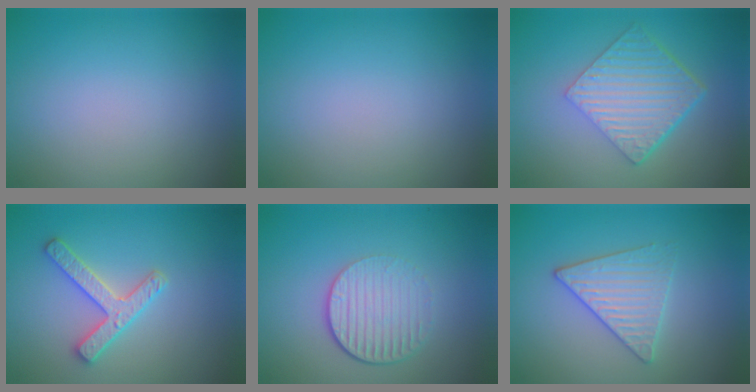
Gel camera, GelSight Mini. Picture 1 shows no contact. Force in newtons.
{"total": 0.0}
{"total": 6.3, "press": 4.3, "slide": 4.6}
{"total": 2.9, "press": 2.9, "slide": 0.5}
{"total": 4.6, "press": 2.9, "slide": 3.6}
{"total": 3.2, "press": 3.2, "slide": 0.6}